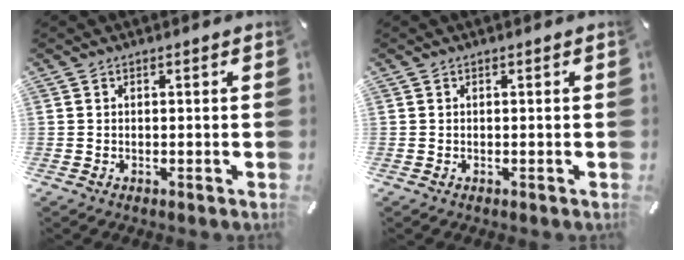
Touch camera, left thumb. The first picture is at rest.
{"total": 0.0}